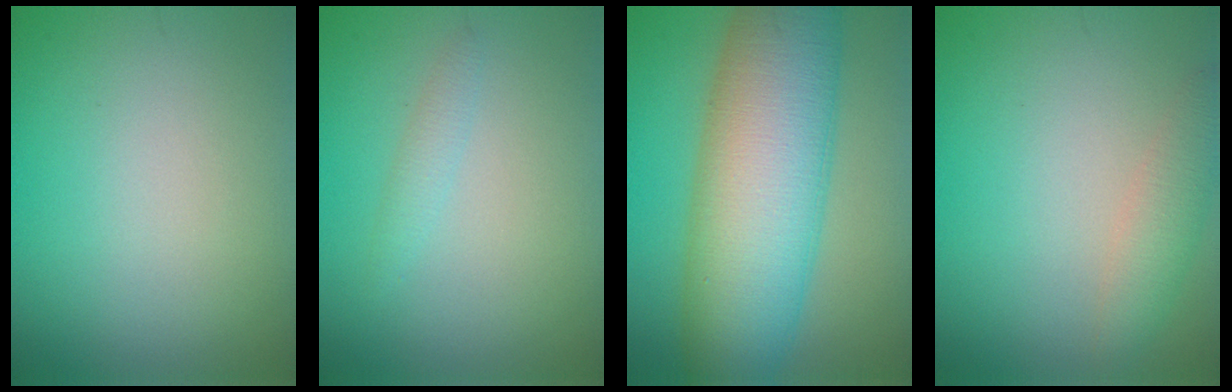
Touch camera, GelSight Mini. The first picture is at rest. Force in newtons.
{"total": 1.2, "press": 1.2, "slide": 0.0}
{"total": 12.9, "press": 12.9, "slide": 0.5}
{"total": 2.4, "press": 2.4, "slide": 0.2}